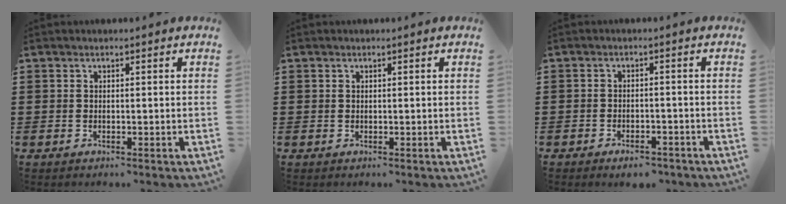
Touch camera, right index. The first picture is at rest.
{"total": 0.0}
{"total": 2.6, "force": [-2.4, 0.5, 0.7], "torque": [-0.016, 0.002, -0.048]}